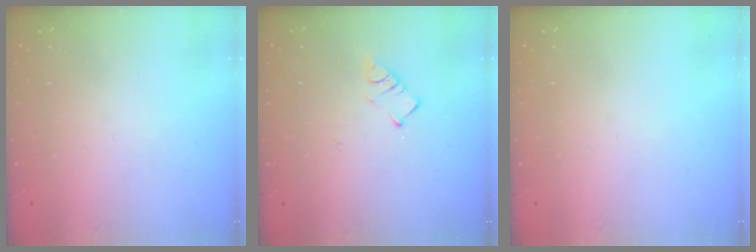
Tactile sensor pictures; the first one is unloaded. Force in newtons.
{"total": 3.7, "press": 3.7, "slide": 0.2}
{"total": 0.0}